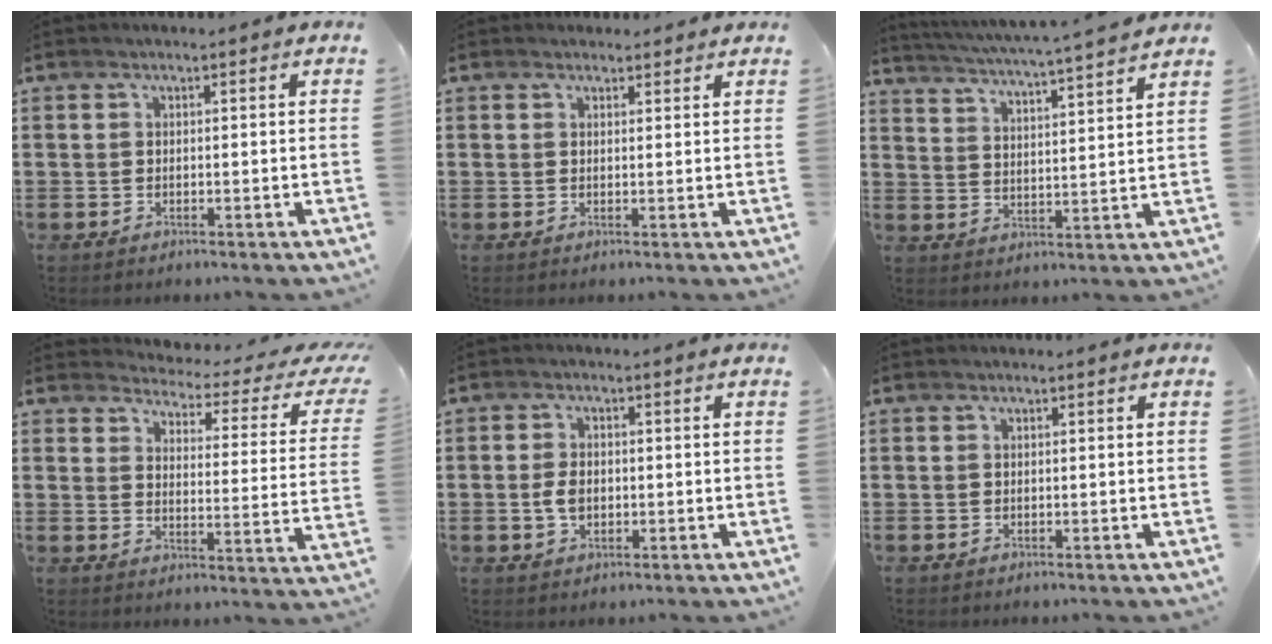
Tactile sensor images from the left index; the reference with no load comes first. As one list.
[{"total": 1.4, "force": [1.3, 0.6, 0.2], "torque": [-0.006, 0.003, 0.027]}, {"total": 4.1, "force": [3.8, -1.0, 1.4], "torque": [-0.045, -0.034, 0.057]}, {"total": 3.1, "force": [2.7, 0.5, 1.4], "torque": [-0.039, -0.029, 0.037]}, {"total": 3.3, "force": [-0.4, 2.1, 2.5], "torque": [-0.056, 0.001, -0.010]}, {"total": 0.0}]